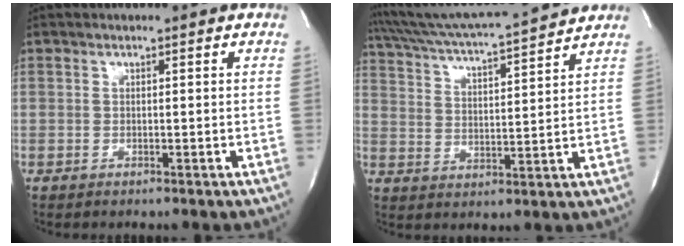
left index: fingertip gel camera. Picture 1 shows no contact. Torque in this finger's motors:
{"motor_torque": [-0.05, -0.12, 0.07, 0.04]}